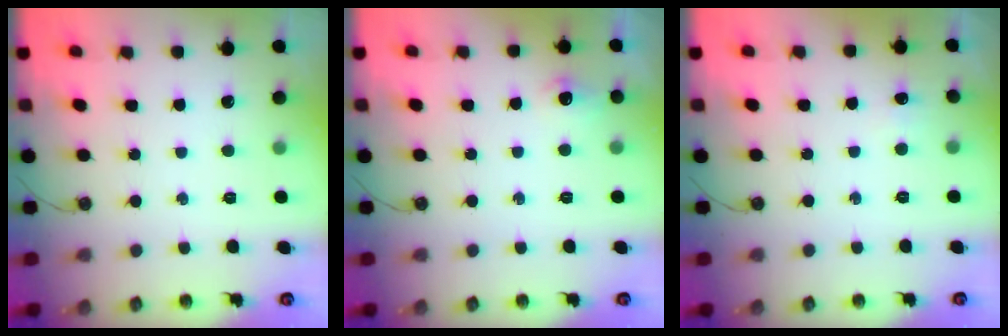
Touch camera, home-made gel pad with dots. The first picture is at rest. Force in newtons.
{"total": 6.3, "press": 6.3, "slide": 0.8}
{"total": 4.3, "press": 3.9, "slide": 1.8}